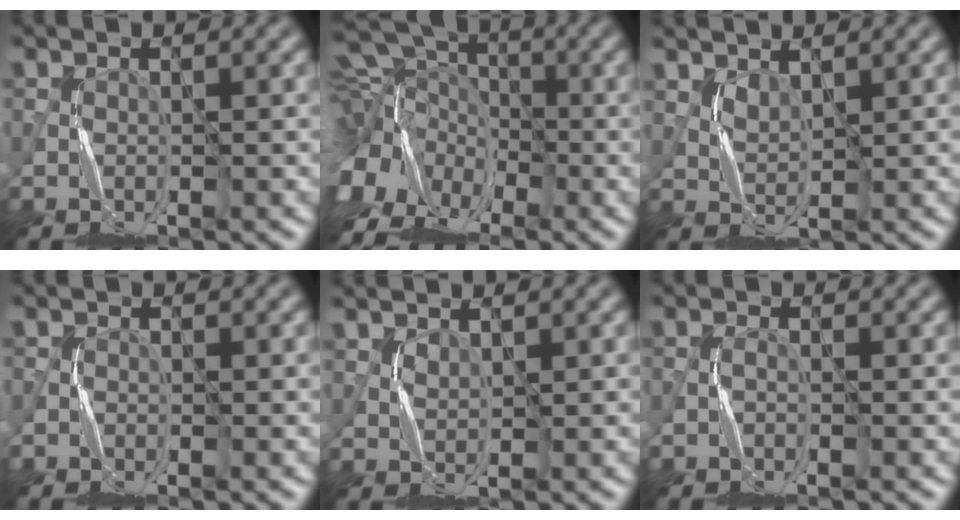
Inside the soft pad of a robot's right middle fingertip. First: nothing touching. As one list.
[{"total": 15.1, "force": [-4.9, 11.4, 8.6], "torque": [-0.196, -0.007, -0.090]}, {"total": 1.4, "force": [1.1, 0.6, 0.6], "torque": [-0.016, -0.003, 0.028]}, {"total": 1.1, "force": [-0.9, 0.5, -0.1], "torque": [0.006, 0.000, -0.019]}, {"total": 1.0, "force": [0.9, 0.4, 0.2], "torque": [-0.006, -0.001, 0.024]}, {"total": 0.9, "force": [-0.9, 0.0, -0.1], "torque": [0.003, 0.005, -0.017]}]